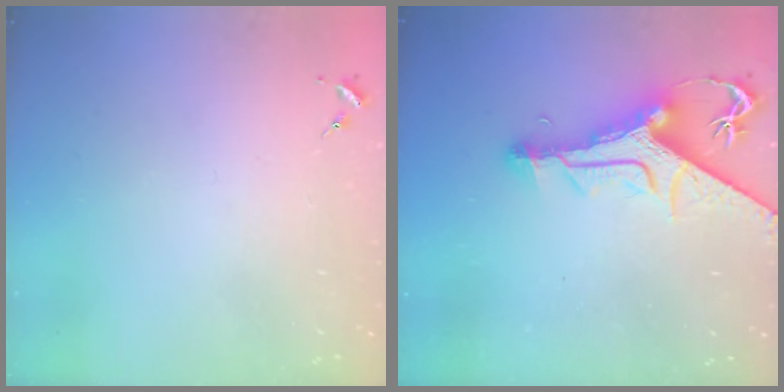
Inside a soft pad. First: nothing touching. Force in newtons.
{"total": 14.2, "press": 14.1, "slide": 1.7}